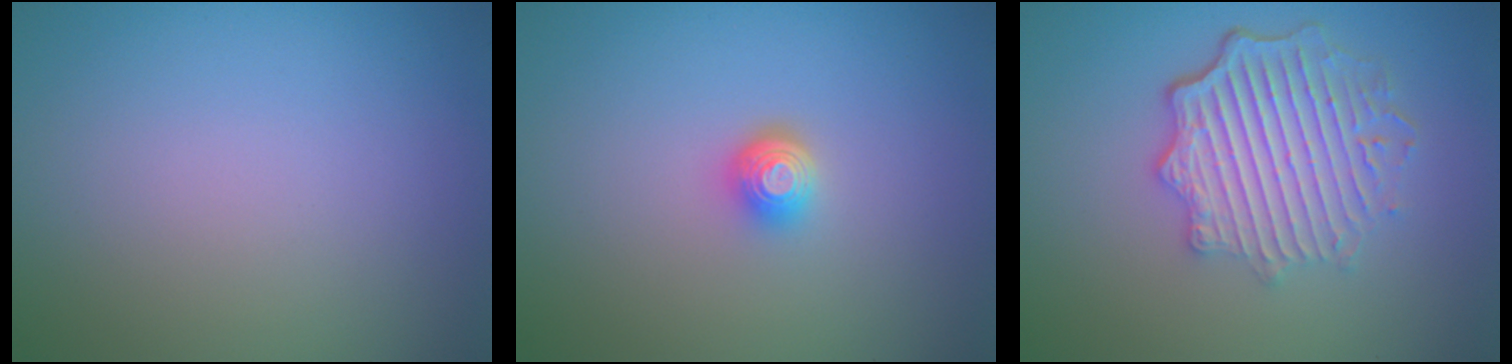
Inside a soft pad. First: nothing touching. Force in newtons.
{"total": 1.9, "press": 1.4, "slide": 1.4}
{"total": 5.9, "press": 4.5, "slide": 3.9}